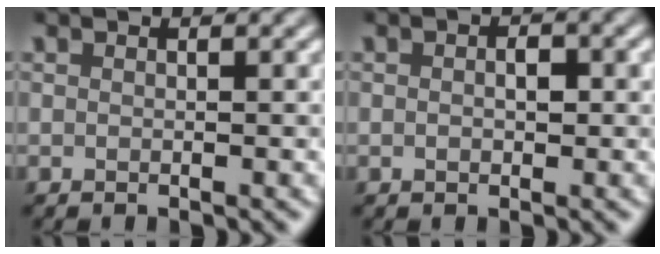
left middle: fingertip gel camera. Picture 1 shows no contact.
{"total": 1.5, "force": [0.0, 0.9, 1.2], "torque": [-0.020, 0.002, 0.000]}